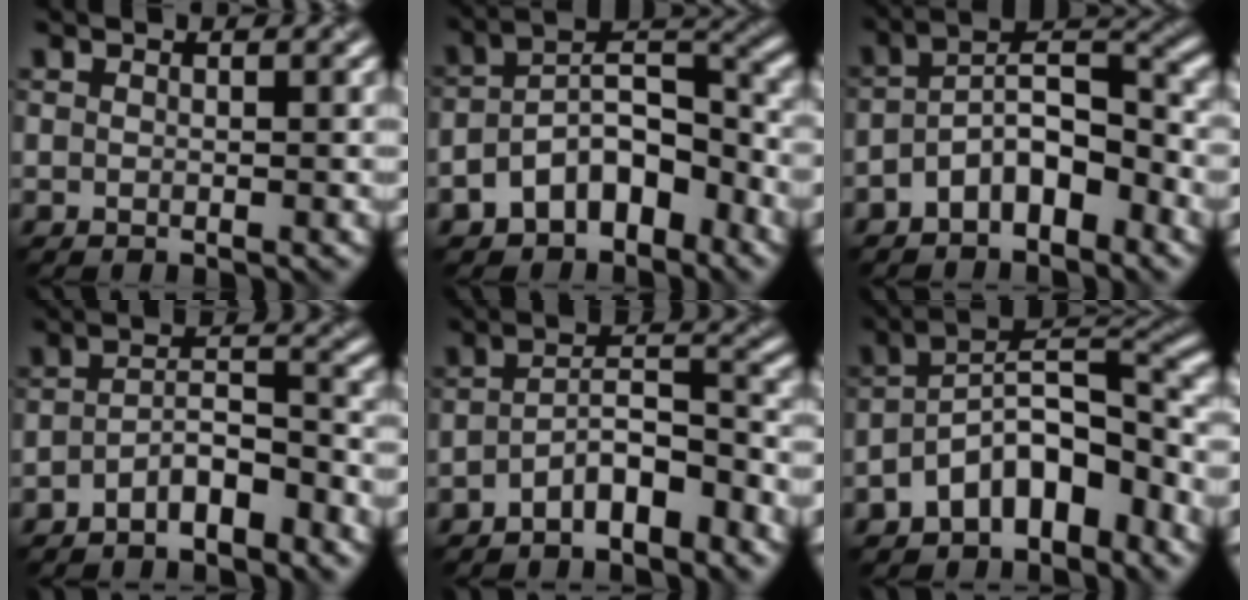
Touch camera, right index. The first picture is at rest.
{"total": 7.0, "force": [-3.7, 4.0, 4.4], "torque": [-0.059, 0.017, -0.077]}
{"total": 6.1, "force": [-3.2, 2.7, 4.3], "torque": [-0.067, 0.019, -0.067]}
{"total": 4.0, "force": [-2.8, 1.2, 2.7], "torque": [-0.049, 0.009, -0.054]}
{"total": 5.3, "force": [-3.4, 1.8, 3.7], "torque": [-0.064, 0.012, -0.063]}
{"total": 7.2, "force": [-4.1, 3.5, 4.8], "torque": [-0.063, 0.018, -0.084]}